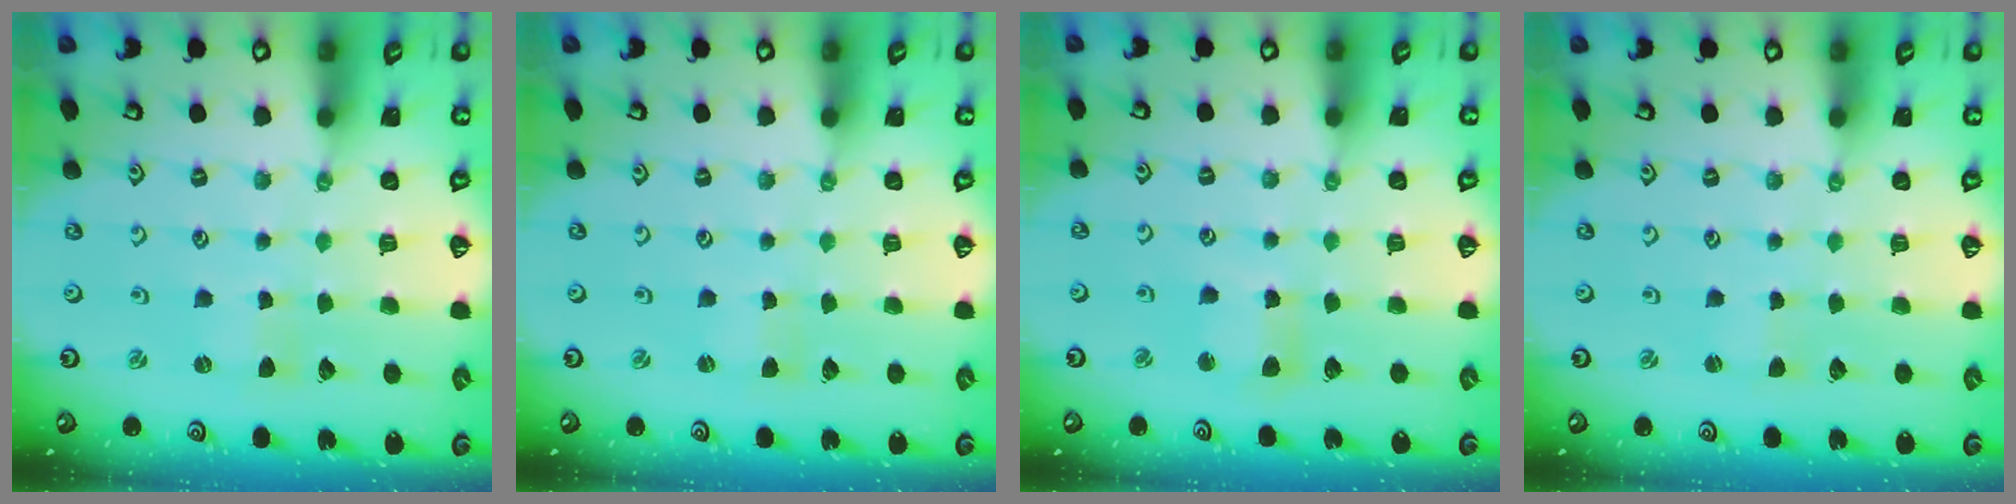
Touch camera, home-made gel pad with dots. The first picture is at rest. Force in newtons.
{"total": 0.8, "press": 0.8, "slide": 0.0}
{"total": 5.2, "press": 5.1, "slide": 0.7}
{"total": 0.0}